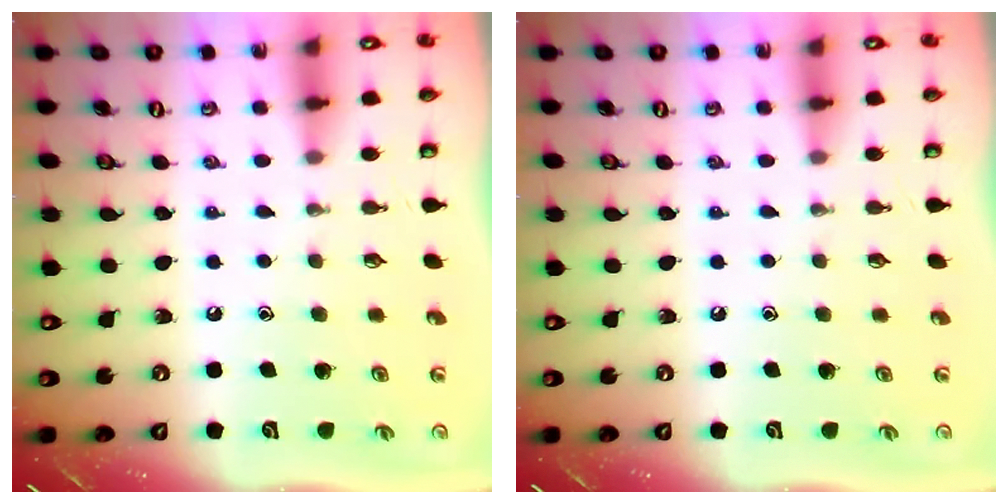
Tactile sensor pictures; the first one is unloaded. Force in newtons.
{"total": 0.0}